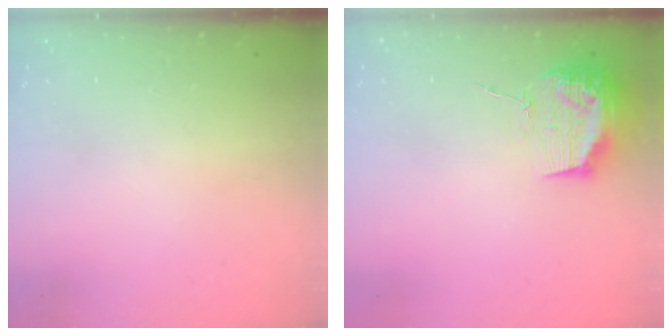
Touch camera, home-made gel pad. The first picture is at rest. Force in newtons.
{"total": 13.9, "press": 13.9, "slide": 0.1}